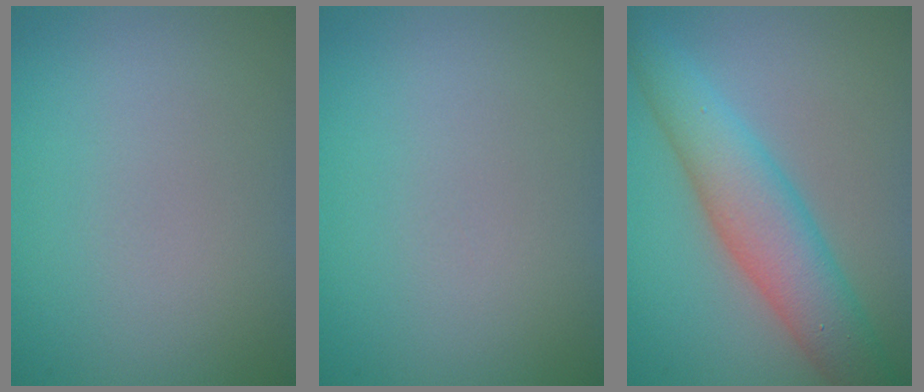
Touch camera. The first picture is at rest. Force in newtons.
{"total": 0.0}
{"total": 6.0, "press": 6.0, "slide": 0.2}